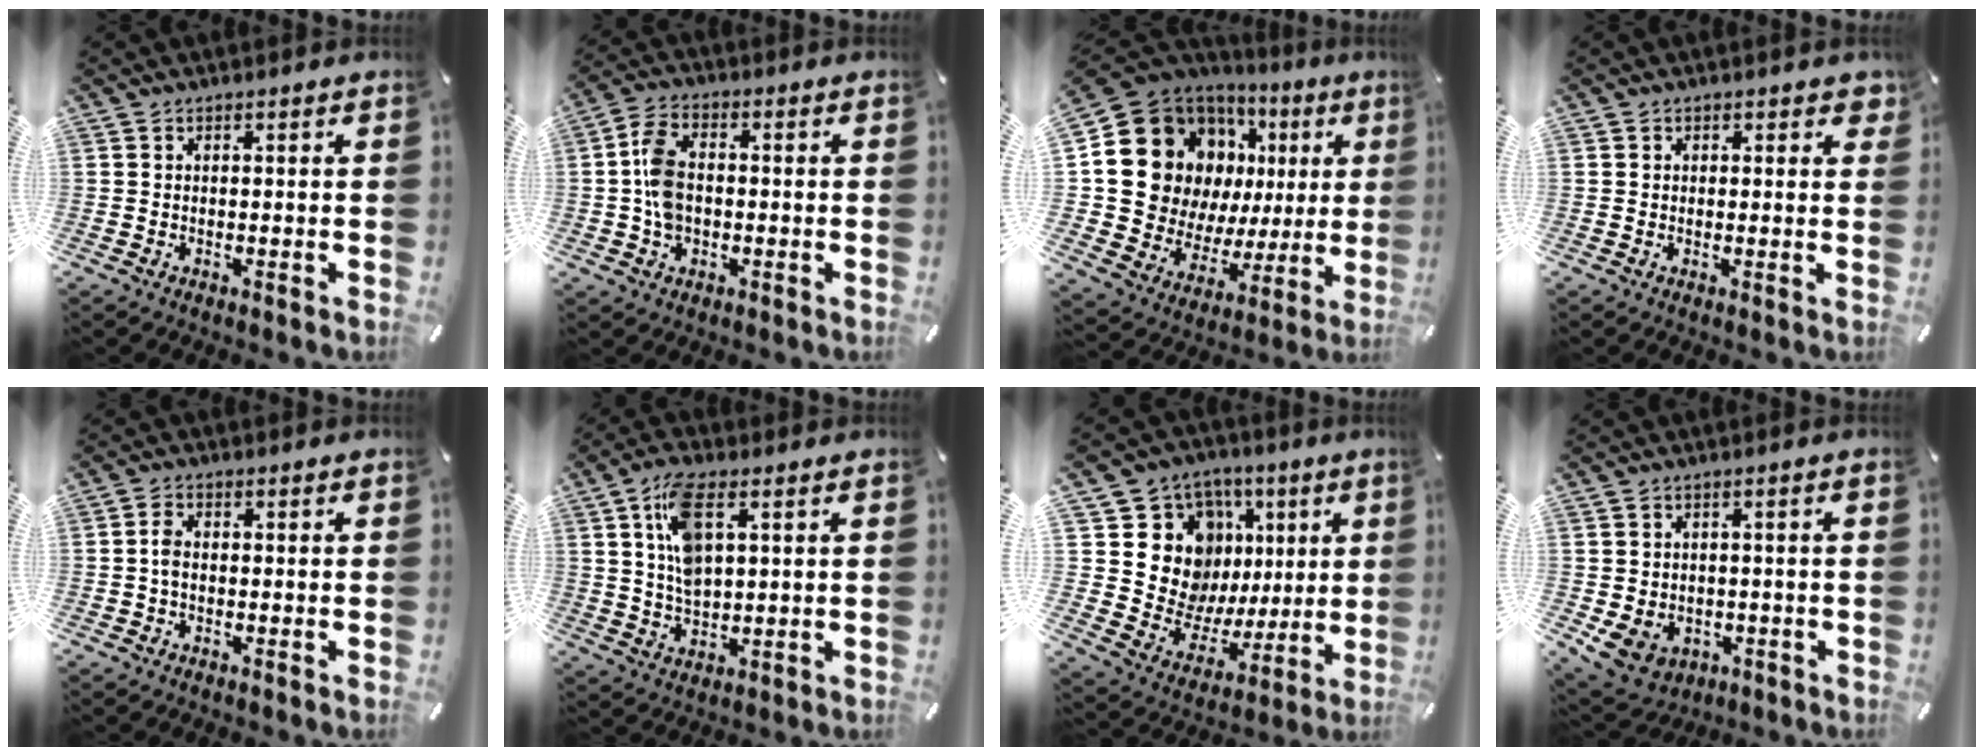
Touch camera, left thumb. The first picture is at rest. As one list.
[{"total": 7.5, "force": [-0.5, 5.2, 5.4], "torque": [-0.122, 0.006, -0.009]}, {"total": 18.8, "force": [7.0, 15.2, 8.6], "torque": [-0.160, -0.049, 0.151]}, {"total": 1.8, "force": [0.9, 1.3, 0.7], "torque": [0.008, -0.002, 0.009]}, {"total": 2.6, "force": [-0.3, 1.6, 2.0], "torque": [-0.039, 0.005, -0.006]}, {"total": 10.1, "force": [3.4, 4.9, 8.1], "torque": [-0.161, -0.003, 0.057]}, {"total": 16.0, "force": [5.3, 14.2, 5.1], "torque": [-0.076, -0.049, 0.122]}, {"total": 6.0, "force": [-1.1, 5.5, 2.3], "torque": [-0.063, 0.006, -0.020]}]